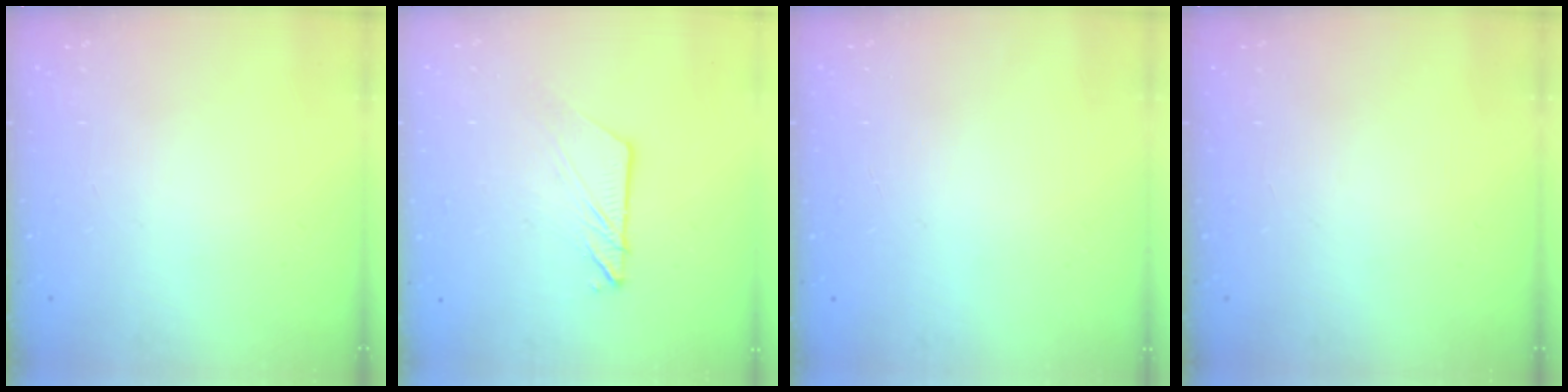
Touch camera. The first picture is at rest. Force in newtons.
{"total": 7.9, "press": 7.8, "slide": 0.4}
{"total": 0.0}
{"total": 0.0}